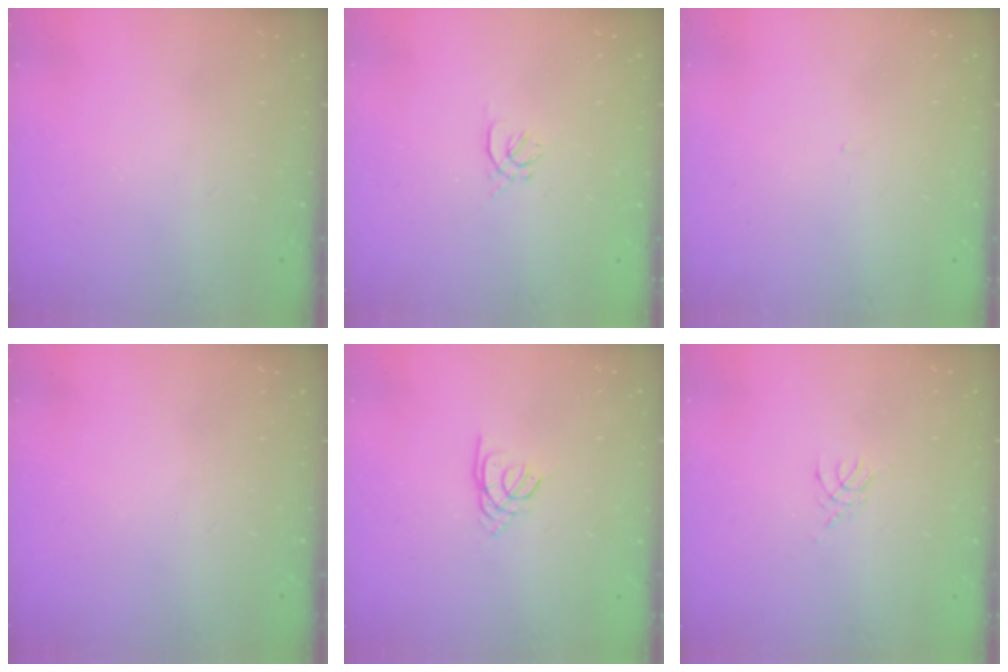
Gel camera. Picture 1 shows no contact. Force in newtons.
{"total": 1.0, "press": 0.9, "slide": 0.4}
{"total": 0.0}
{"total": 0.0}
{"total": 2.3, "press": 2.3, "slide": 0.5}
{"total": 2.7, "press": 2.6, "slide": 0.6}